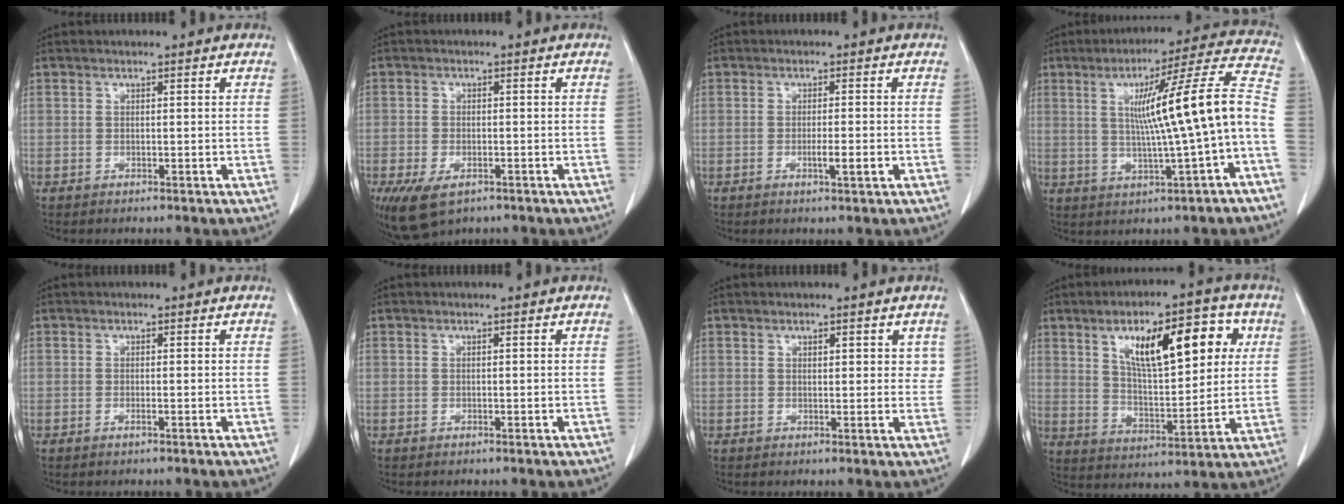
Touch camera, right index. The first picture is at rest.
{"total": 6.9, "force": [-4.0, 3.6, 4.3], "torque": [-0.081, -0.011, -0.061]}
{"total": 2.8, "force": [-0.9, 0.1, 2.6], "torque": [-0.044, -0.004, -0.014]}
{"total": 15.0, "force": [-0.4, -0.7, 15.0], "torque": [-0.215, 0.022, -0.006]}
{"total": 0.6, "force": [-0.3, 0.0, 0.5], "torque": [-0.011, -0.001, -0.004]}
{"total": 0.0}
{"total": 2.8, "force": [1.5, 1.5, 1.8], "torque": [-0.014, -0.002, 0.018]}
{"total": 15.4, "force": [5.9, 5.2, 13.2], "torque": [-0.201, 0.020, 0.098]}